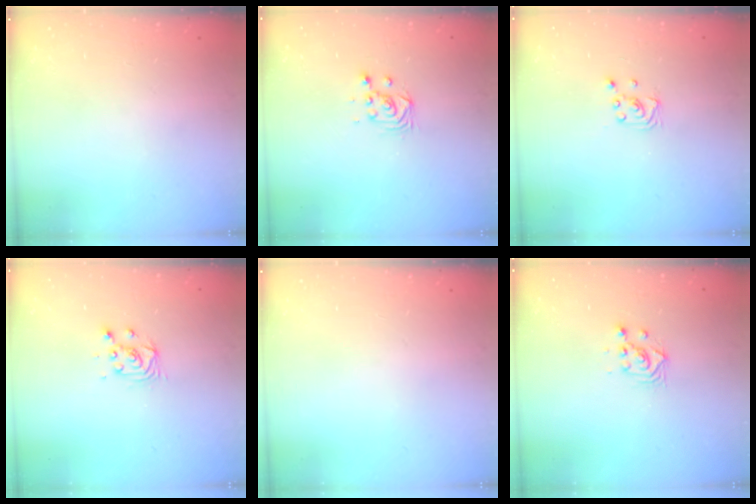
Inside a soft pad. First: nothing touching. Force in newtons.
{"total": 3.7, "press": 3.7, "slide": 0.3}
{"total": 2.1, "press": 2.1, "slide": 0.2}
{"total": 3.9, "press": 3.8, "slide": 0.4}
{"total": 0.0}
{"total": 3.0, "press": 3.0, "slide": 0.1}